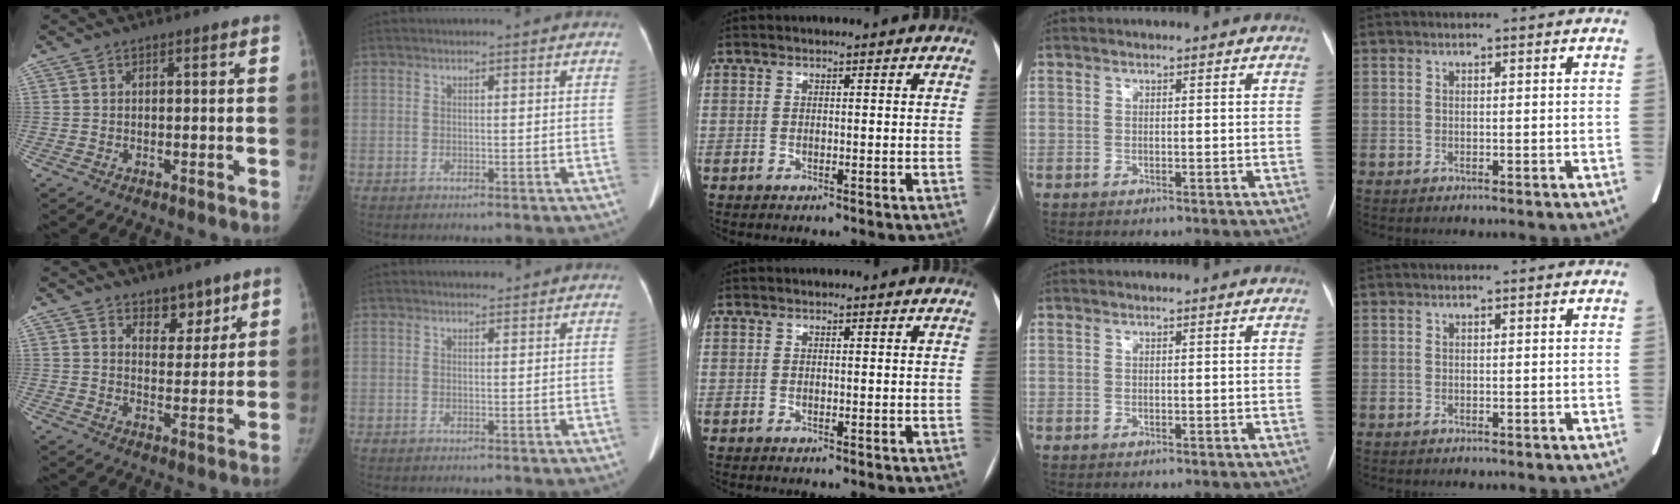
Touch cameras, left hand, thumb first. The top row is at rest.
{"thumb": {"total": 5.9, "force": [4.4, 3.3, 2.2], "torque": [0.004, -0.033, 0.070]}, "index": {"total": 0.9, "force": [0.9, 0.4, 0.0], "torque": [-0.005, -0.001, 0.012]}}